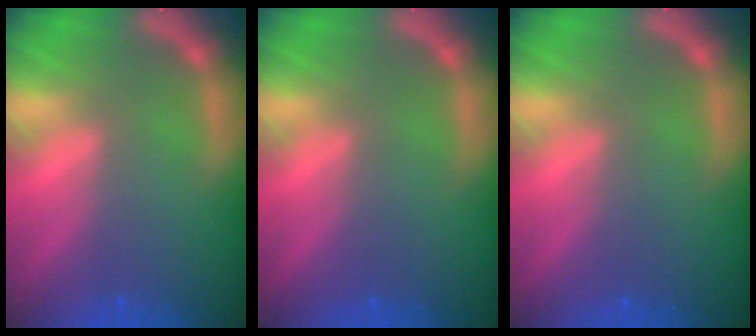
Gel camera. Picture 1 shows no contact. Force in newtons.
{"total": 0.0}
{"total": 0.0}